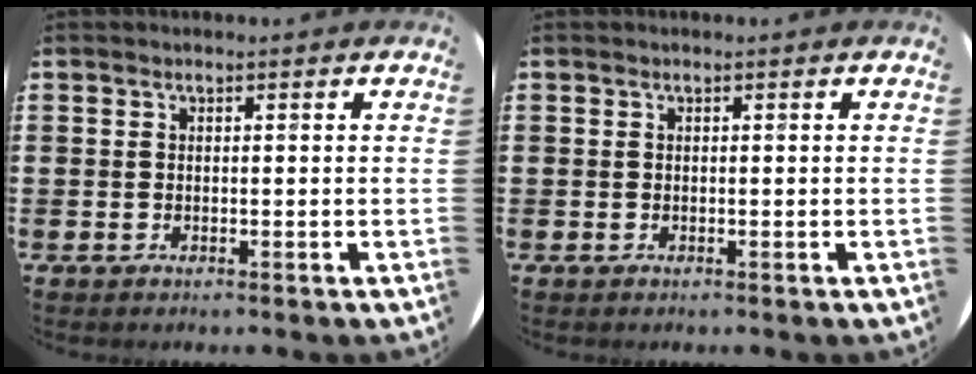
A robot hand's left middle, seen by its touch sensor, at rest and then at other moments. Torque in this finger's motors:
{"motor_torque": [0.01, -0.01, 0.02, 0.00]}